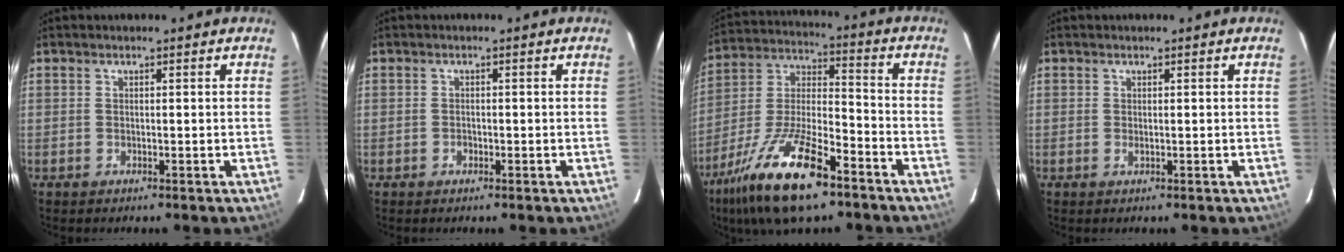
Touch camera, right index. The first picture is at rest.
{"total": 1.0, "force": [-0.5, 0.8, 0.4], "torque": [-0.007, 0.002, -0.008]}
{"total": 20.3, "force": [-12.6, 6.7, 14.4], "torque": [-0.293, -0.021, -0.232]}
{"total": 0.6, "force": [0.0, 0.1, 0.6], "torque": [-0.012, 0.000, 0.001]}